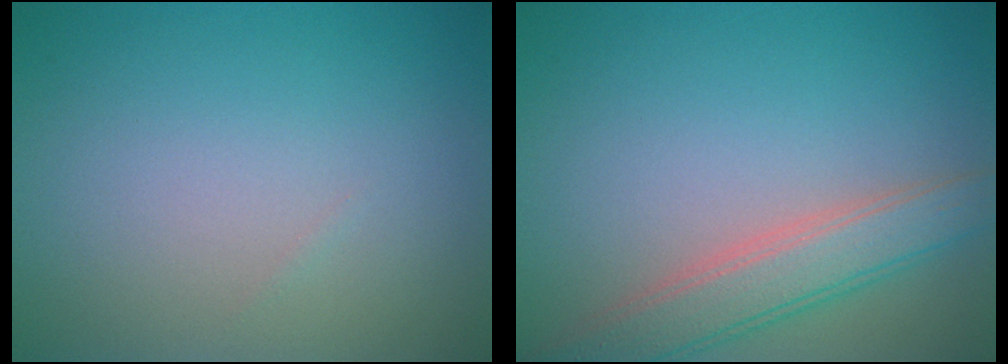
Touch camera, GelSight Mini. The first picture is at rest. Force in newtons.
{"total": 4.2, "press": 4.2, "slide": 0.3}